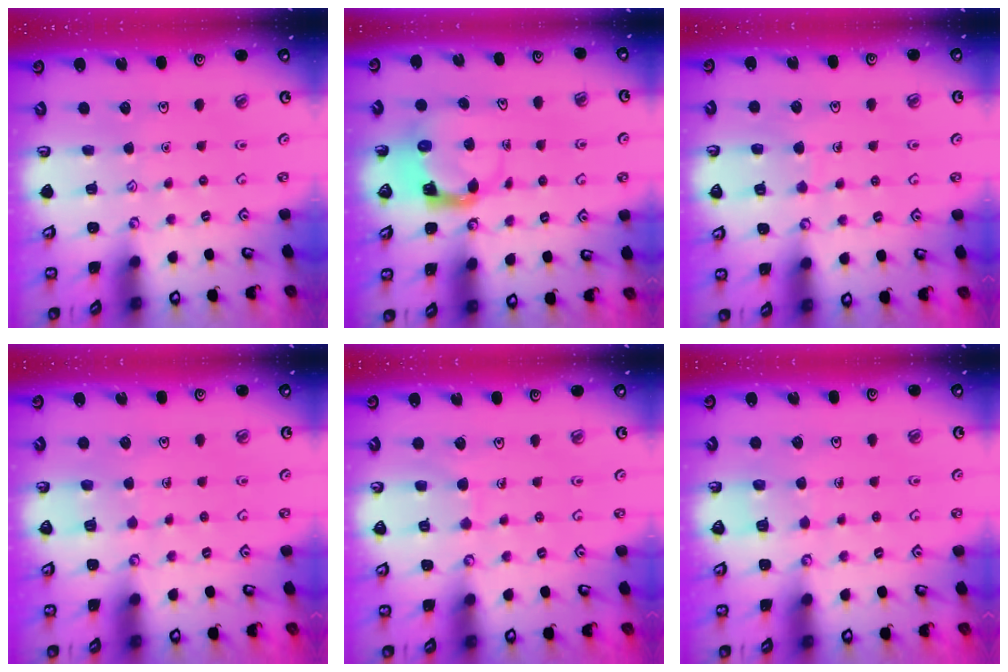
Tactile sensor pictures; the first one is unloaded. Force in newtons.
{"total": 3.9, "press": 3.8, "slide": 0.6}
{"total": 5.7, "press": 5.7, "slide": 0.5}
{"total": 2.8, "press": 2.8, "slide": 0.3}
{"total": 6.1, "press": 6.0, "slide": 0.5}
{"total": 3.0, "press": 3.0, "slide": 0.2}